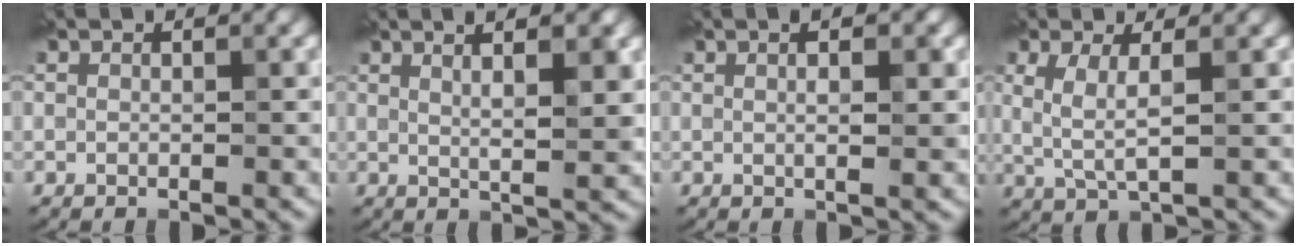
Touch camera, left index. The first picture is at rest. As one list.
[{"total": 5.4, "force": [2.3, 1.4, 4.6], "torque": [-0.047, 0.015, 0.018]}, {"total": 2.5, "force": [0.5, 0.7, 2.3], "torque": [-0.025, -0.002, 0.010]}, {"total": 2.6, "force": [0.5, 0.4, 2.5], "torque": [-0.063, -0.003, 0.015]}]